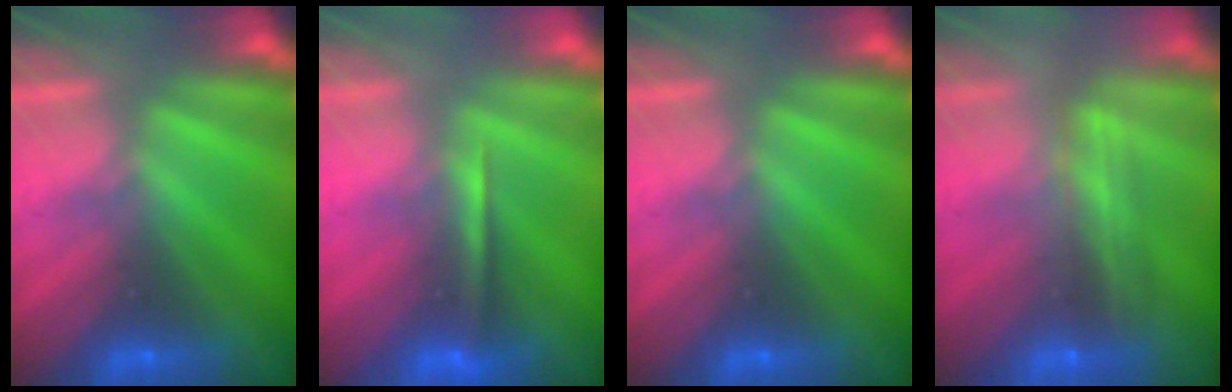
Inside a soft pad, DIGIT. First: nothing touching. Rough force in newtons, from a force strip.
{"total": 1.3}
{"total": 0.0}
{"total": 2.4}